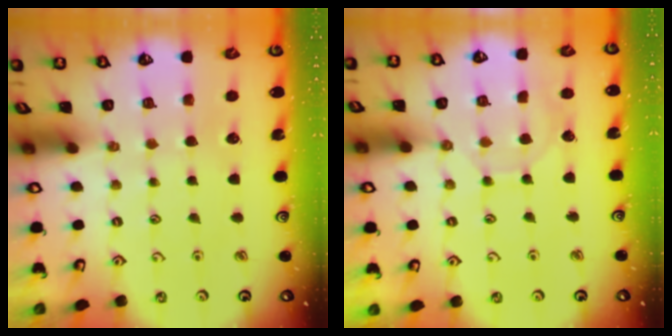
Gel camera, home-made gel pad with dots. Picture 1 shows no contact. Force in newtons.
{"total": 6.5, "press": 6.5, "slide": 0.6}